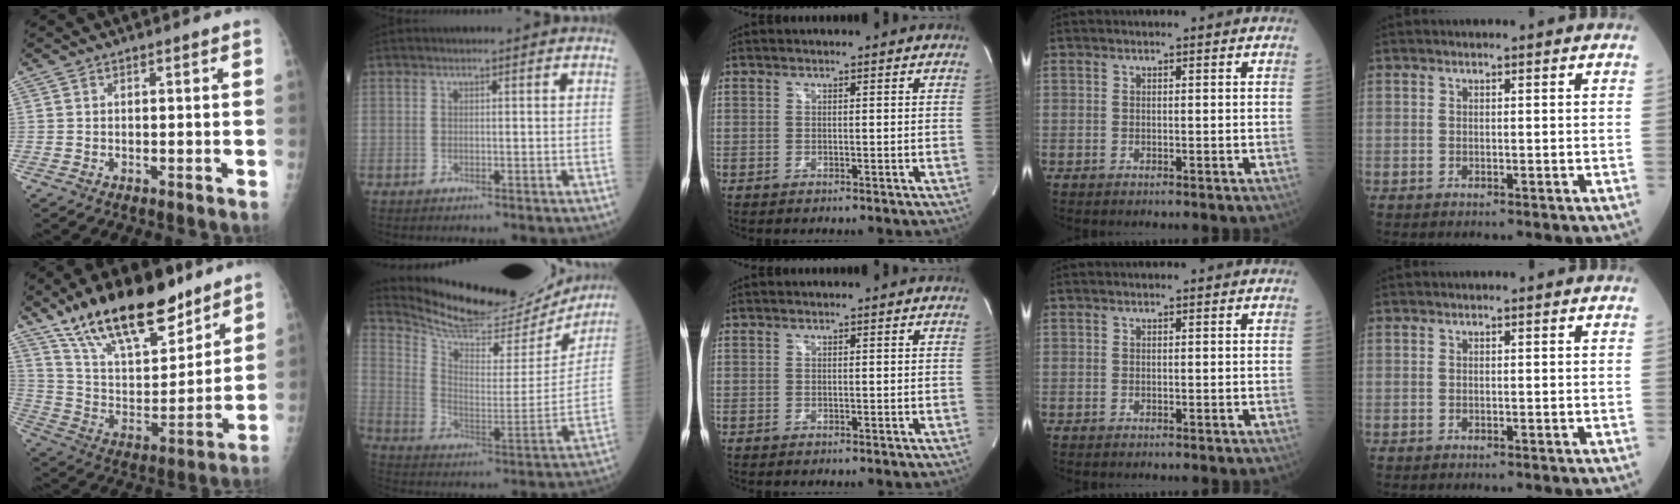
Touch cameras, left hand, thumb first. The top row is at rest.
{"thumb": {"total": 23.4, "force": [16.4, 9.3, 13.9], "torque": [-0.196, -0.060, 0.286]}, "index": {"total": 20.3, "force": [19.3, 4.5, 4.3], "torque": [-0.085, -0.050, 0.283]}}